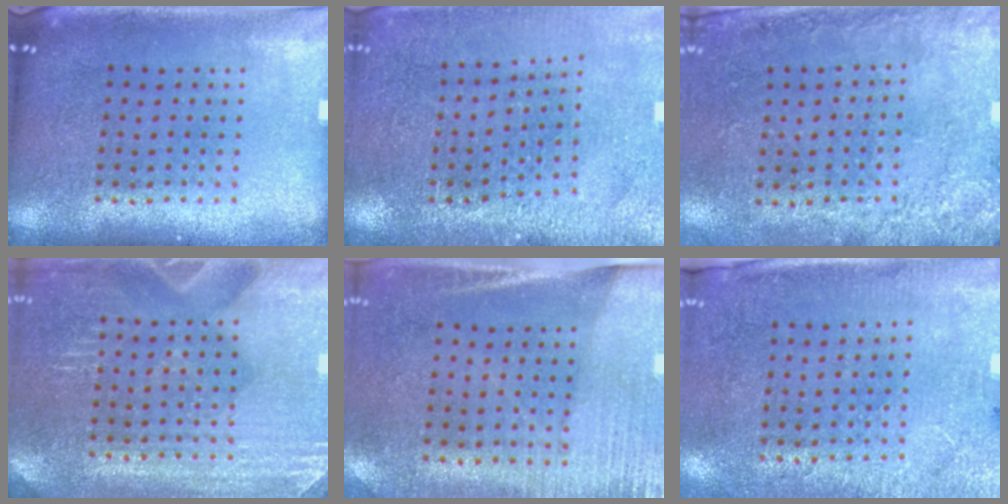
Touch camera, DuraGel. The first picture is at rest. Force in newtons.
{"total": 2.8, "press": 2.8, "slide": 0.1}
{"total": 2.7, "press": 2.0, "slide": 1.8}
{"total": 3.1, "press": 3.1, "slide": 0.1}
{"total": 2.8, "press": 2.5, "slide": 1.3}
{"total": 2.6, "press": 2.2, "slide": 1.4}